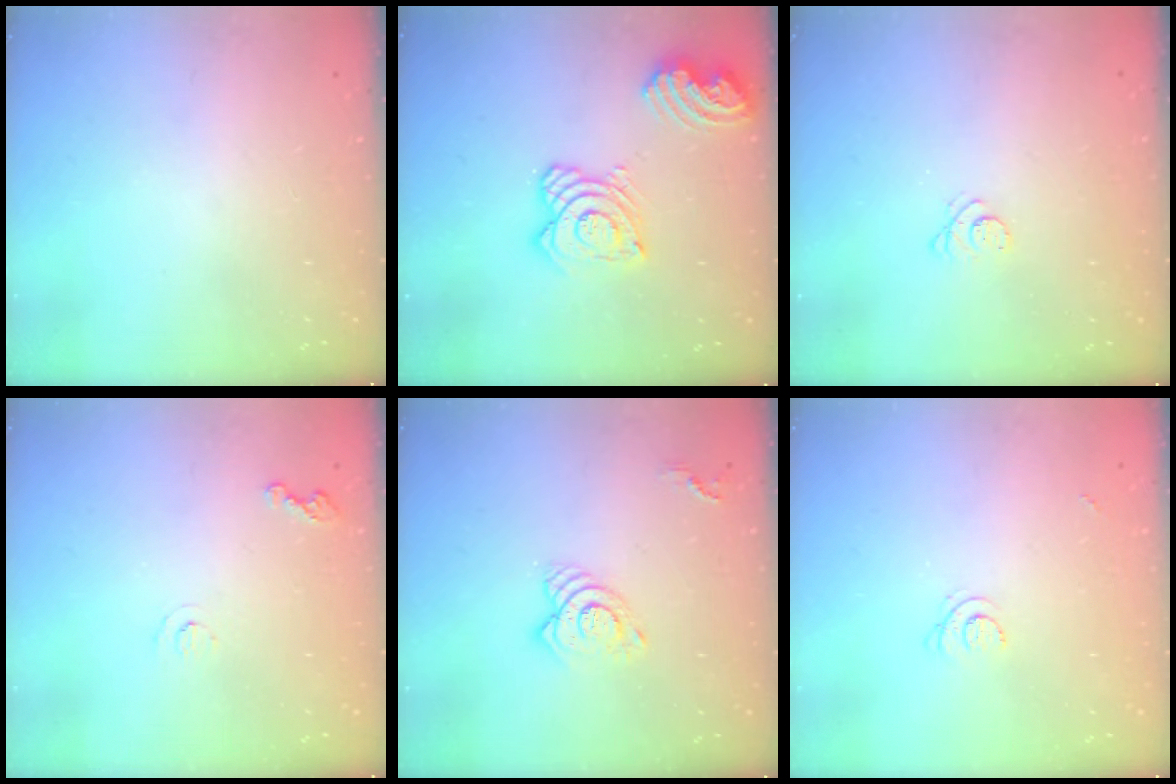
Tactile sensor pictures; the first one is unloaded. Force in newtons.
{"total": 15.7, "press": 15.6, "slide": 1.6}
{"total": 2.9, "press": 2.9, "slide": 0.3}
{"total": 3.7, "press": 3.6, "slide": 0.5}
{"total": 9.4, "press": 9.4, "slide": 1.0}
{"total": 3.3, "press": 3.3, "slide": 0.5}